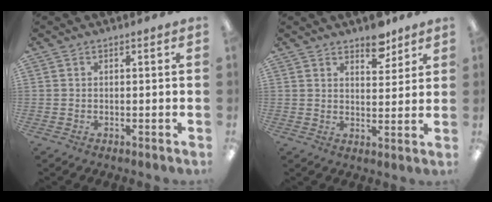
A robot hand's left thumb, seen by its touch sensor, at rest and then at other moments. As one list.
[{"total": 6.8, "force": [5.4, 3.1, 2.6], "torque": [-0.017, -0.035, 0.091]}]